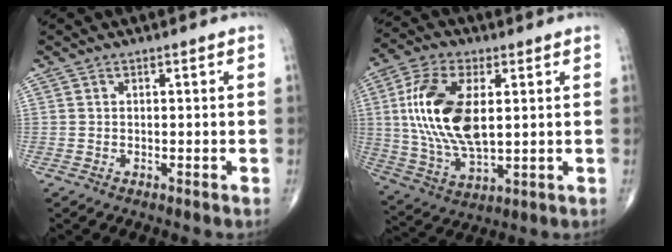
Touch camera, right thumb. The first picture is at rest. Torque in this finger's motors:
{"motor_torque": [1.88, 3.08, 1.89, 0.16, 0.62]}